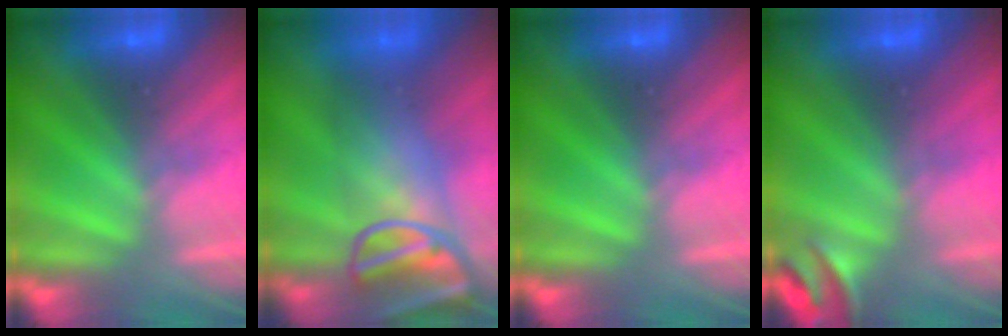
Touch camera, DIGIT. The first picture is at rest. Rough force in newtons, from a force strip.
{"total": 8.5}
{"total": 0.0}
{"total": 2.7}